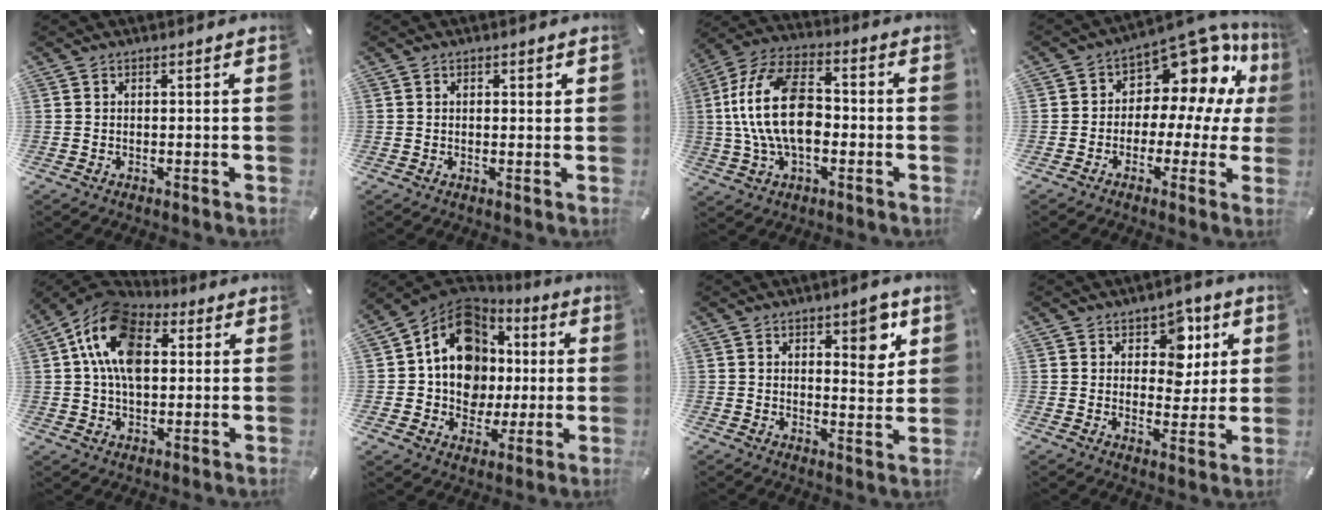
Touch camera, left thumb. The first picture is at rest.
{"total": 1.2, "force": [0.3, 0.7, 1.0], "torque": [-0.020, 0.005, 0.004]}
{"total": 17.4, "force": [-1.0, 10.6, 13.7], "torque": [-0.283, 0.010, -0.022]}
{"total": 12.9, "force": [6.8, 7.8, 7.7], "torque": [-0.118, -0.062, 0.118]}
{"total": 15.5, "force": [3.9, 10.5, 10.7], "torque": [-0.210, 0.005, 0.071]}
{"total": 14.8, "force": [2.7, 12.9, 6.8], "torque": [-0.115, -0.027, 0.056]}
{"total": 8.2, "force": [4.1, 4.0, 5.8], "torque": [-0.067, -0.020, 0.063]}
{"total": 8.5, "force": [3.6, 6.5, 4.0], "torque": [-0.046, -0.012, 0.059]}